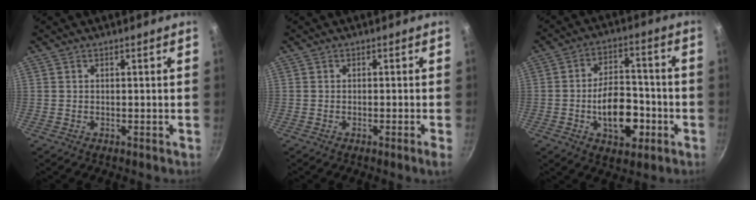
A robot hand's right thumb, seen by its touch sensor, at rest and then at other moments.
{"total": 1.4, "force": [-0.7, -0.3, 1.2], "torque": [-0.031, 0.002, -0.013]}
{"total": 13.0, "force": [-3.9, 7.5, 9.9], "torque": [-0.123, 0.029, -0.061]}